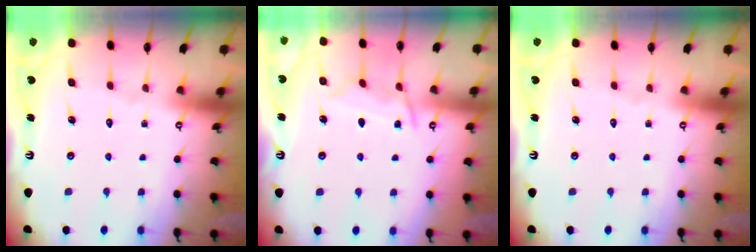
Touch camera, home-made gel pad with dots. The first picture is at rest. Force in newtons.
{"total": 8.1, "press": 8.1, "slide": 0.5}
{"total": 0.0}